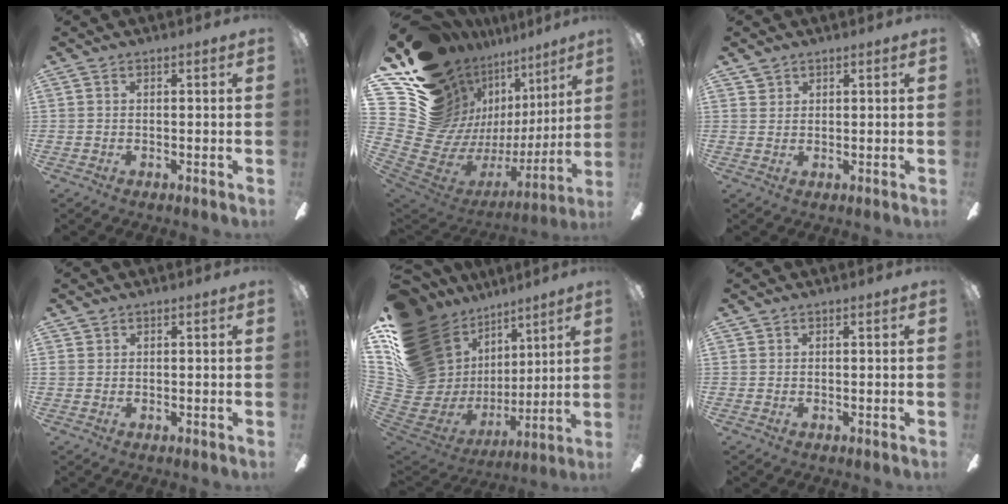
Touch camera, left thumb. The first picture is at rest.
{"total": 22.0, "force": [11.9, 14.9, 10.9], "torque": [-0.203, -0.133, 0.281]}
{"total": 1.7, "force": [1.4, 1.0, 0.1], "torque": [-0.003, -0.001, 0.027]}
{"total": 1.1, "force": [0.5, 1.0, 0.2], "torque": [-0.005, 0.003, 0.008]}
{"total": 24.6, "force": [8.7, 18.6, 13.6], "torque": [-0.238, -0.093, 0.228]}
{"total": 0.0}